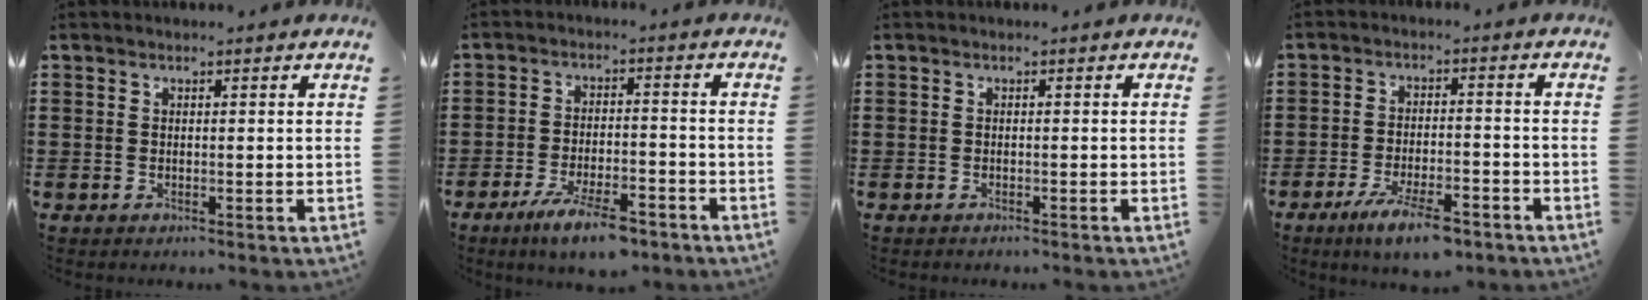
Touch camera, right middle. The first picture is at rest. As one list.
[{"total": 7.1, "force": [-5.3, 1.7, 4.3], "torque": [-0.085, 0.001, -0.097]}, {"total": 0.6, "force": [-0.5, 0.2, 0.0], "torque": [-0.001, 0.002, -0.012]}, {"total": 6.9, "force": [-4.9, 1.7, 4.5], "torque": [-0.088, 0.001, -0.090]}]